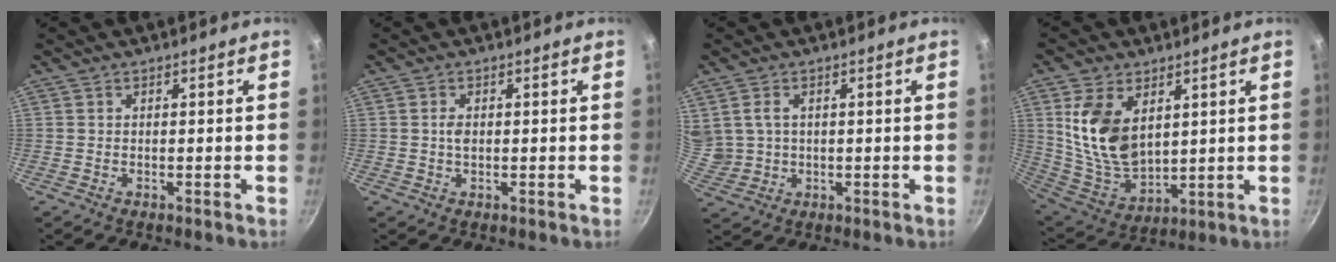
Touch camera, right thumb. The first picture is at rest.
{"total": 1.7, "force": [0.1, 1.1, 1.3], "torque": [-0.021, 0.002, 0.002]}
{"total": 6.8, "force": [1.7, 5.3, 3.9], "torque": [-0.073, -0.004, 0.044]}
{"total": 14.7, "force": [4.4, 9.2, 10.6], "torque": [-0.184, -0.041, 0.101]}